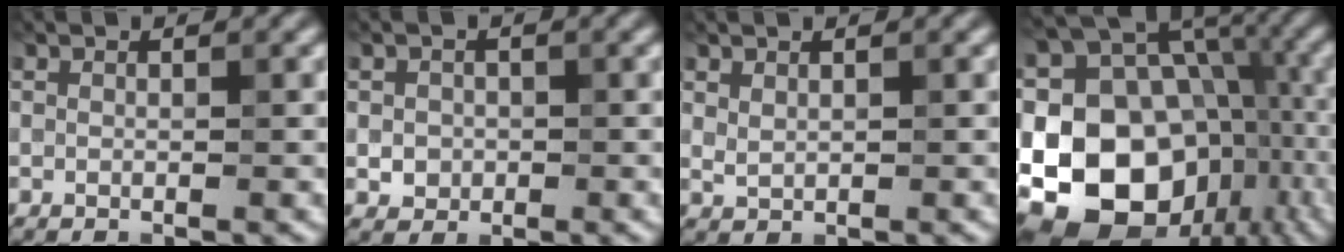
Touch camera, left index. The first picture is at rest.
{"total": 1.7, "force": [-0.2, 1.6, 0.7], "torque": [-0.006, -0.005, -0.004]}
{"total": 0.9, "force": [0.7, 0.5, 0.5], "torque": [-0.013, -0.003, 0.019]}
{"total": 21.5, "force": [-4.9, 17.3, 11.7], "torque": [-0.195, 0.008, -0.080]}